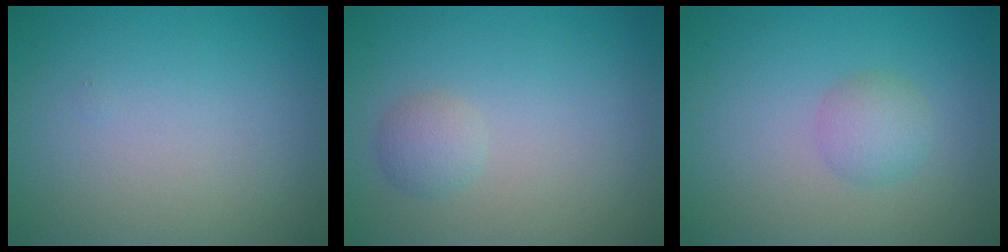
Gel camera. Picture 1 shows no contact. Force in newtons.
{"total": 1.5, "press": 1.5, "slide": 0.0}
{"total": 2.0, "press": 2.0, "slide": 0.2}